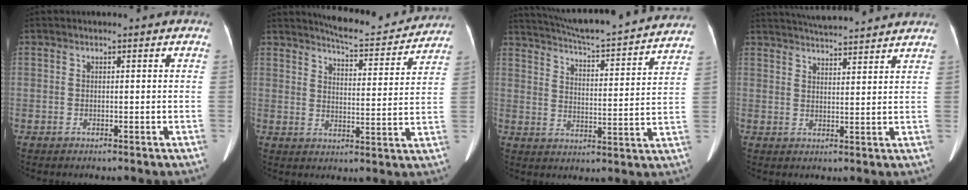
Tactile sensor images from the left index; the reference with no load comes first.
{"total": 12.4, "force": [11.9, 1.8, 3.0], "torque": [-0.040, -0.013, 0.149]}
{"total": 25.4, "force": [23.5, 1.6, 9.6], "torque": [-0.159, -0.033, 0.308]}
{"total": 12.2, "force": [11.5, 0.6, 4.2], "torque": [-0.073, 0.021, 0.158]}